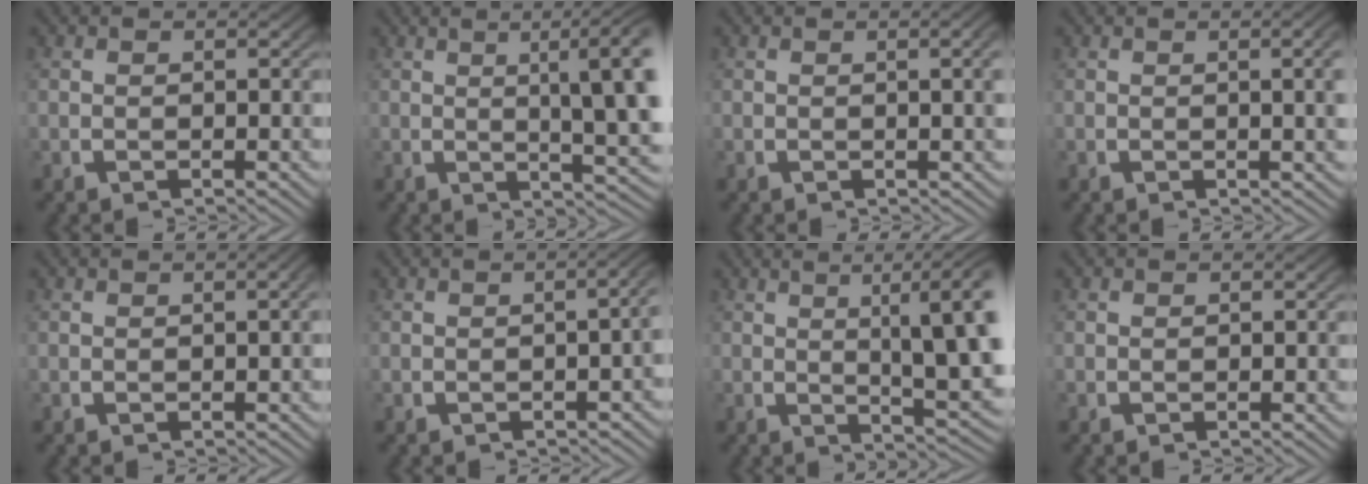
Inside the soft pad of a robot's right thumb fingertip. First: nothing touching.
{"total": 9.6, "force": [2.4, 3.7, 8.5], "torque": [-0.096, 0.010, 0.029]}
{"total": 1.7, "force": [0.2, 0.2, 1.7], "torque": [-0.019, 0.002, 0.005]}
{"total": 2.4, "force": [0.3, 0.4, 2.4], "torque": [-0.025, 0.003, 0.005]}
{"total": 0.8, "force": [-0.1, 0.1, 0.8], "torque": [-0.009, 0.005, -0.001]}
{"total": 2.9, "force": [-0.9, 0.8, 2.6], "torque": [-0.029, 0.009, -0.012]}
{"total": 10.6, "force": [2.4, 4.3, 9.3], "torque": [-0.109, 0.007, 0.031]}
{"total": 0.0}